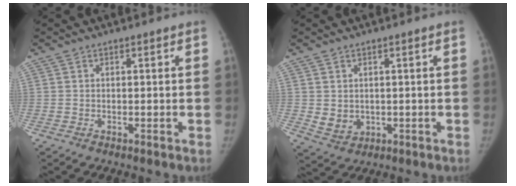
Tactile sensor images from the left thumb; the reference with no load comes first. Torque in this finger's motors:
{"motor_torque": [-0.01, 0.02, 0.18, -0.19, 0.03]}